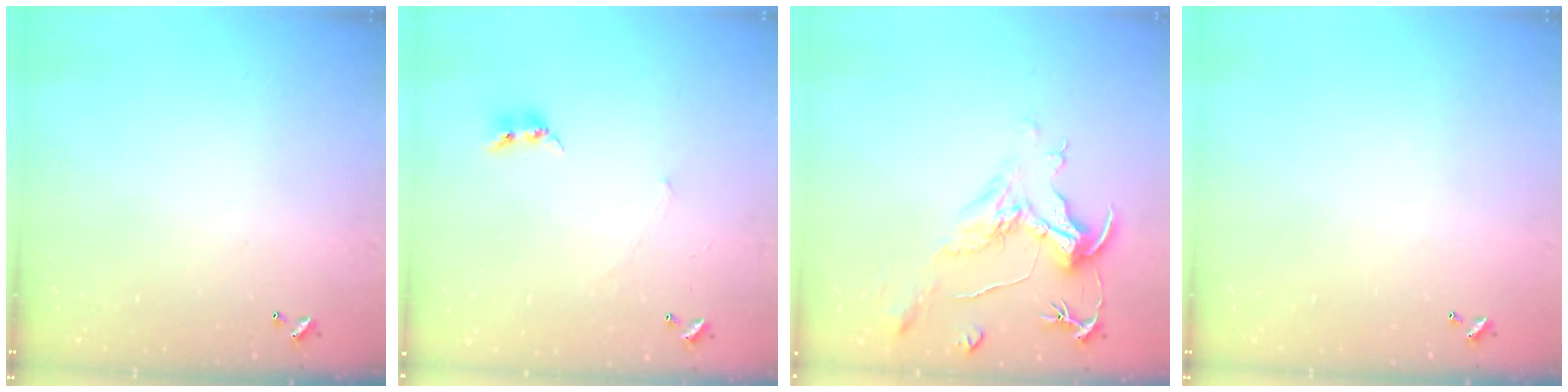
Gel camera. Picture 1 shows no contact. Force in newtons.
{"total": 2.4, "press": 2.3, "slide": 0.4}
{"total": 2.2, "press": 1.7, "slide": 1.4}
{"total": 0.0}